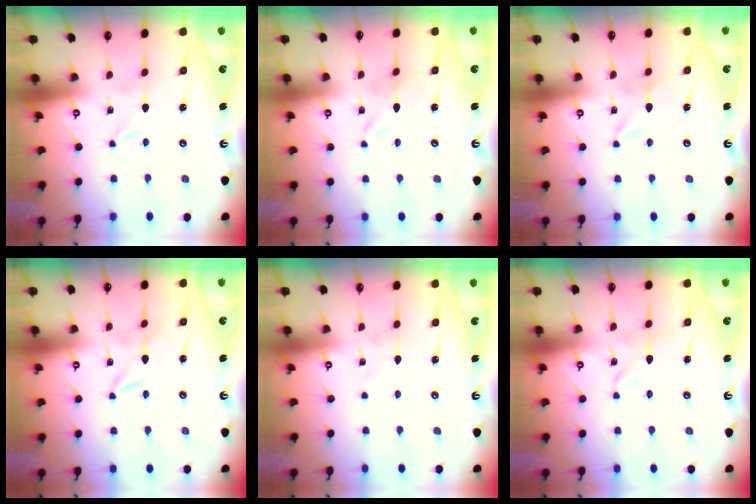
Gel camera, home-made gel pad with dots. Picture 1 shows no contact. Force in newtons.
{"total": 1.9, "press": 1.9, "slide": 0.3}
{"total": 2.1, "press": 2.0, "slide": 0.2}
{"total": 0.8, "press": 0.8, "slide": 0.2}
{"total": 0.7, "press": 0.7, "slide": 0.0}
{"total": 2.6, "press": 2.6, "slide": 0.1}